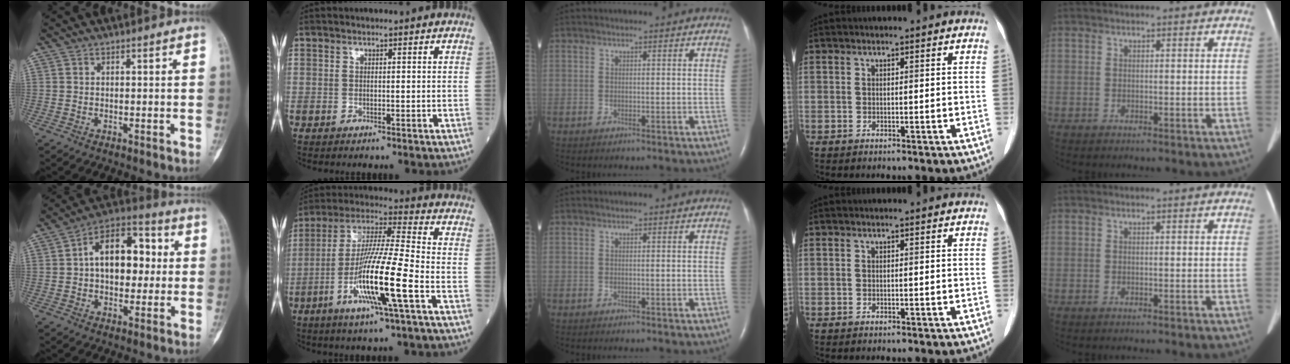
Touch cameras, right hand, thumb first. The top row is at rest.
{"thumb": {"total": 15.2, "force": [1.6, 9.6, 11.7], "torque": [-0.133, 0.029, 0.015]}, "index": {"total": 15.0, "force": [-5.3, -0.2, 14.0], "torque": [-0.273, -0.011, -0.104]}}